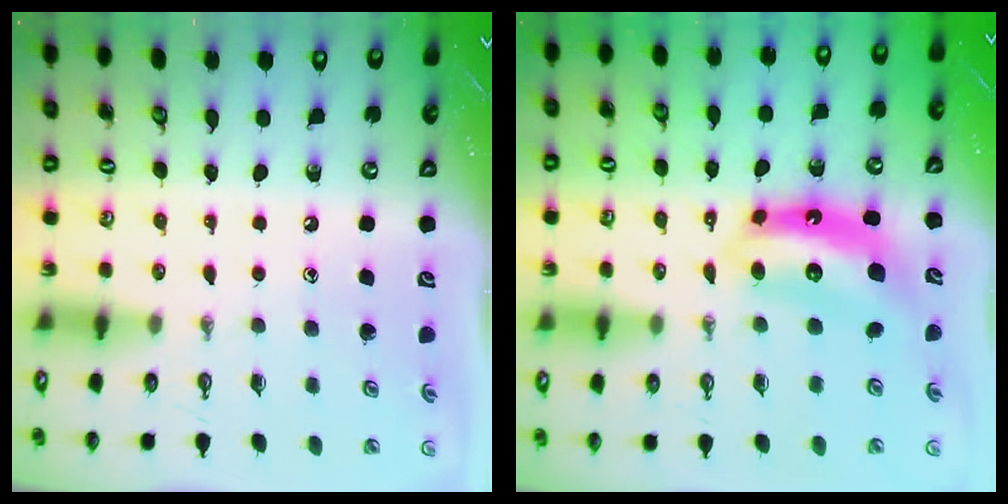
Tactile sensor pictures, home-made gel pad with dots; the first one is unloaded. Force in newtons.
{"total": 8.7, "press": 8.6, "slide": 1.3}